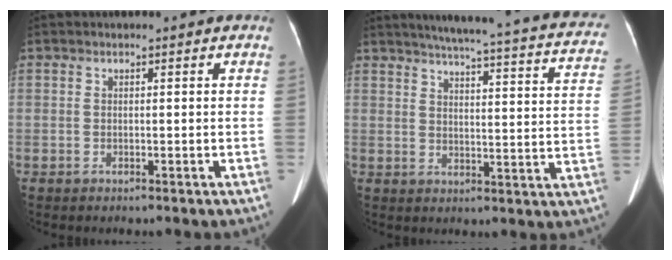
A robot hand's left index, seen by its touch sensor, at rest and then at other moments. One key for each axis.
{"total": 26.0, "fx": 22.7, "fy": 2.5, "fz": 12.5, "tx": -0.168, "ty": -0.038, "tz": 0.254}